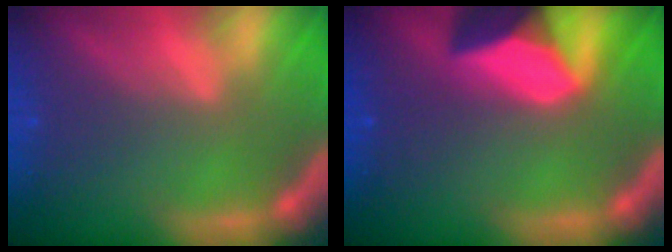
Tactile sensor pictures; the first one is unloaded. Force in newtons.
{"total": 8.9}